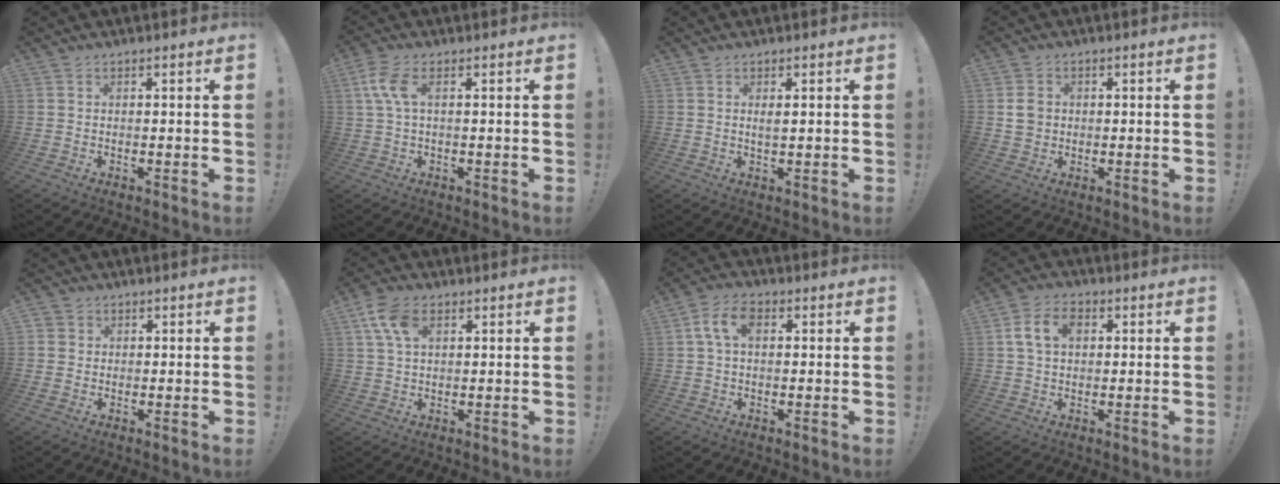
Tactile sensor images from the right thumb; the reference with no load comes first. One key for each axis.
{"total": 6.1, "fx": 1.3, "fy": 2.3, "fz": 5.5, "tx": -0.118, "ty": 0.001, "tz": 0.023}
{"total": 1.8, "fx": 0.6, "fy": 0.4, "fz": 1.6, "tx": -0.023, "ty": -0.006, "tz": 0.008}
{"total": 4.4, "fx": 0.3, "fy": 4.0, "fz": 1.9, "tx": -0.021, "ty": 0.006, "tz": 0.006}
{"total": 2.2, "fx": 0.5, "fy": 2.1, "fz": 0.5, "tx": -0.007, "ty": 0.002, "tz": 0.009}
{"total": 8.4, "fx": 3.4, "fy": 4.8, "fz": 6.0, "tx": -0.116, "ty": 0.001, "tz": 0.068}
{"total": 7.3, "fx": 1.6, "fy": 4.2, "fz": 5.7, "tx": -0.117, "ty": 0.009, "tz": 0.029}
{"total": 8.3, "fx": 2.0, "fy": 5.6, "fz": 5.9, "tx": -0.101, "ty": 0.011, "tz": 0.037}